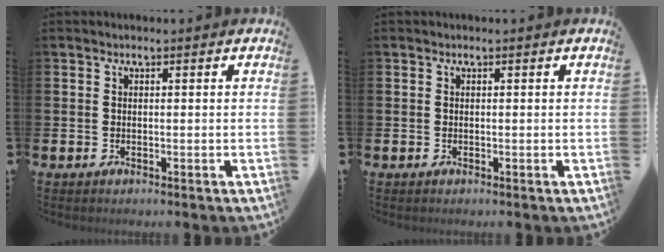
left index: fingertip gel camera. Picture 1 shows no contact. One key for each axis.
{"total": 0.0}